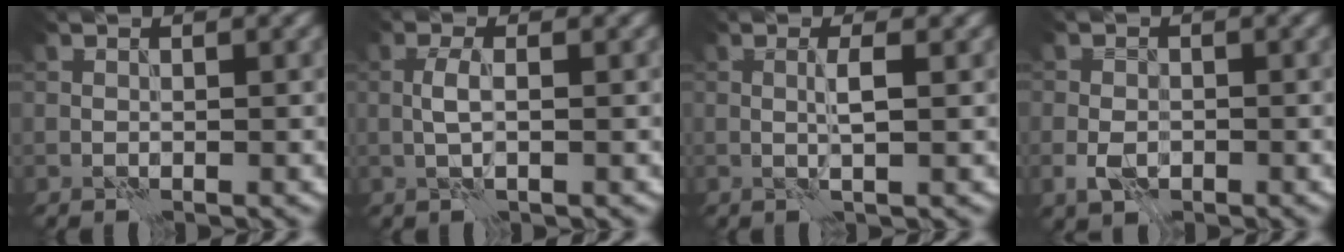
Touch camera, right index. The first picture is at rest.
{"total": 1.9, "force": [-0.2, 0.5, 1.8], "torque": [-0.040, 0.005, -0.005]}
{"total": 1.8, "force": [0.2, 0.2, 1.8], "torque": [-0.036, 0.004, 0.000]}
{"total": 2.7, "force": [-0.9, 1.9, 1.7], "torque": [-0.033, -0.003, -0.023]}